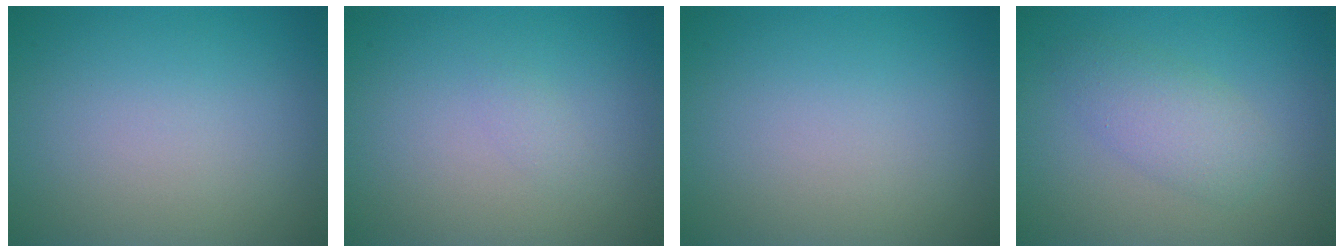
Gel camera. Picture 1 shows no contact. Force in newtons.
{"total": 0.7, "press": 0.7, "slide": 0.1}
{"total": 0.0}
{"total": 3.0, "press": 3.0, "slide": 0.1}